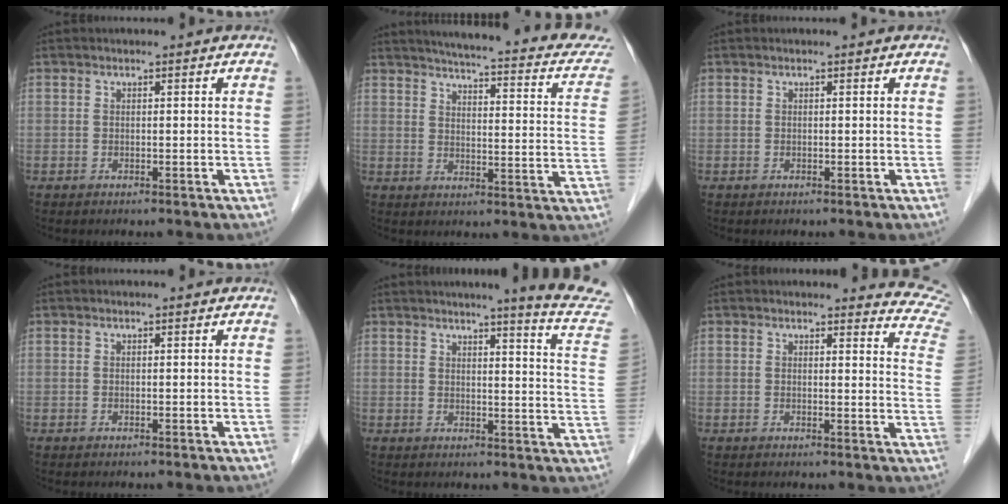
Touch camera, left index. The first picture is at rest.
{"total": 22.5, "force": [19.9, 3.0, 10.2], "torque": [-0.126, -0.038, 0.222]}
{"total": 0.0}
{"total": 0.0}
{"total": 12.6, "force": [11.7, -1.5, 4.5], "torque": [-0.048, -0.083, 0.114]}
{"total": 9.8, "force": [9.7, 0.7, 0.2], "torque": [0.033, -0.082, 0.064]}